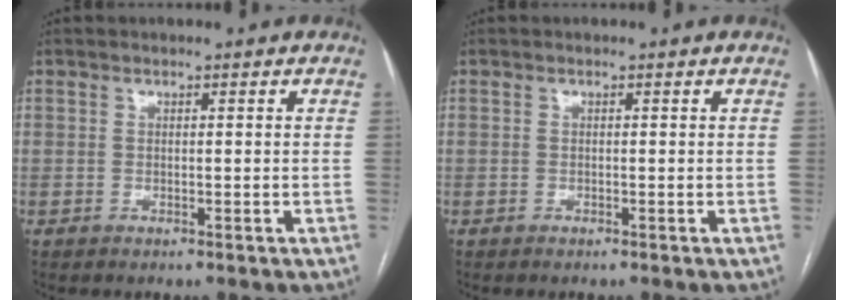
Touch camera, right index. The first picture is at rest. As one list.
[{"total": 0.0}]